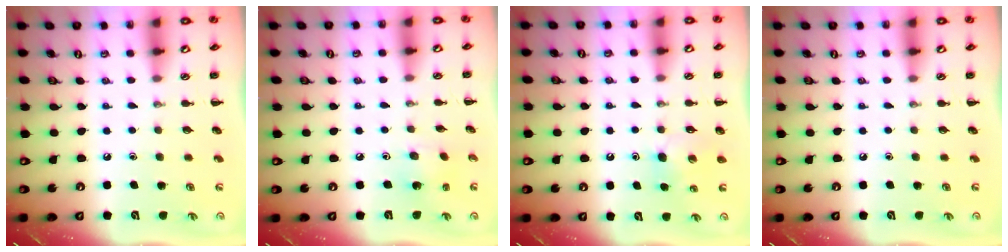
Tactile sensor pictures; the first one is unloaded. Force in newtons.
{"total": 1.8, "press": 1.7, "slide": 0.5}
{"total": 5.4, "press": 5.2, "slide": 1.4}
{"total": 0.0}